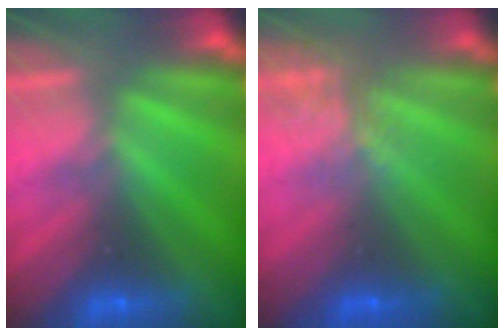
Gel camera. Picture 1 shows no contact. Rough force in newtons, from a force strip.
{"total": 1.8}